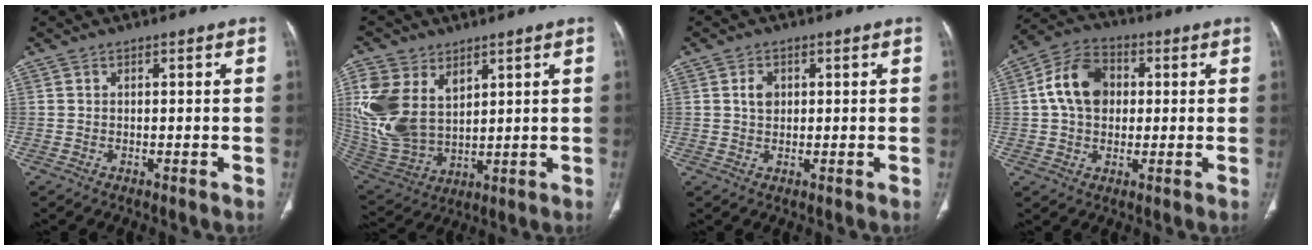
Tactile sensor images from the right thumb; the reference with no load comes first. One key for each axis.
{"total": 17.3, "fx": 6.1, "fy": 11.7, "fz": 11.2, "tx": -0.248, "ty": -0.024, "tz": 0.140}
{"total": 2.8, "fx": 0.7, "fy": 2.1, "fz": 1.7, "tx": -0.022, "ty": 0.000, "tz": 0.012}
{"total": 11.4, "fx": 1.5, "fy": 8.5, "fz": 7.5, "tx": -0.119, "ty": 0.019, "tz": 0.017}